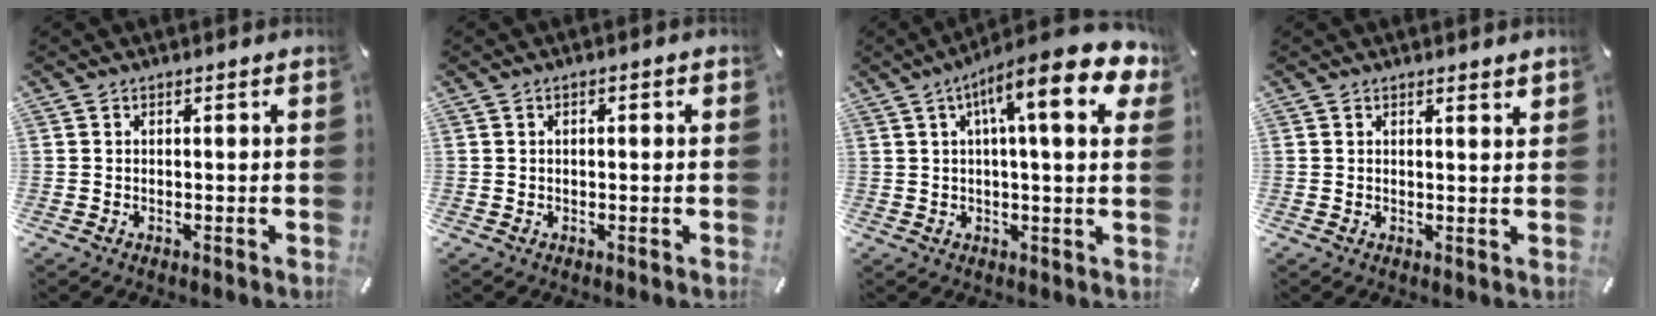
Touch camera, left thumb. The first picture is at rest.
{"total": 1.1, "force": [0.0, 0.5, 1.0], "torque": [-0.017, 0.004, -0.001]}
{"total": 16.6, "force": [6.7, 3.6, 14.8], "torque": [-0.224, -0.029, 0.096]}
{"total": 1.3, "force": [1.2, 0.1, 0.5], "torque": [-0.001, -0.008, 0.020]}